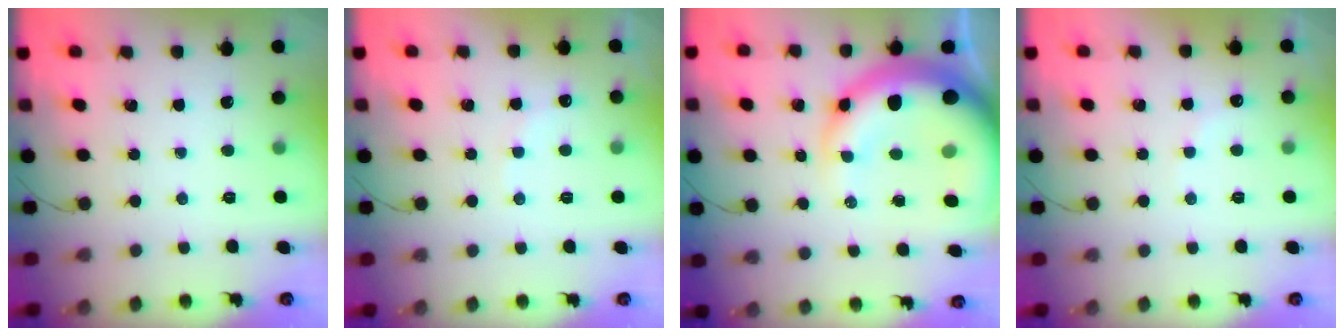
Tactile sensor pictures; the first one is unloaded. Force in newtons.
{"total": 5.9, "press": 5.9, "slide": 1.0}
{"total": 21.5, "press": 20.9, "slide": 4.8}
{"total": 6.1, "press": 6.0, "slide": 1.4}